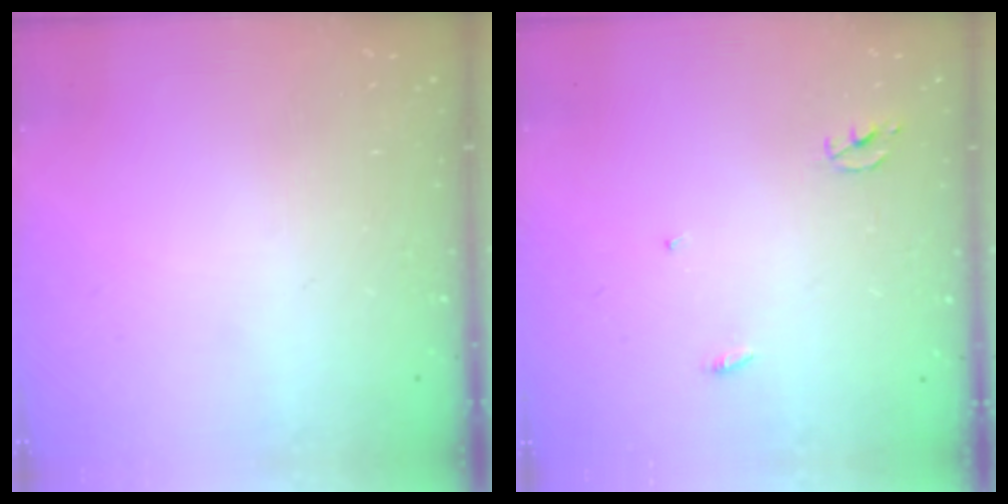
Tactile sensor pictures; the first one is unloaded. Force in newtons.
{"total": 2.3, "press": 2.3, "slide": 0.2}